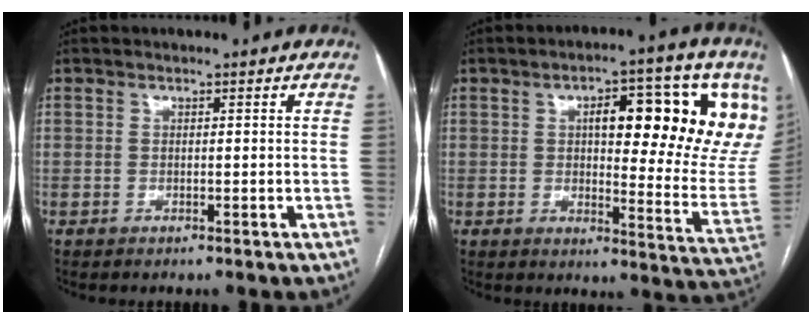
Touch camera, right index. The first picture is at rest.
{"total": 20.4, "force": [7.8, 5.6, 18.0], "torque": [-0.207, 0.015, 0.104]}